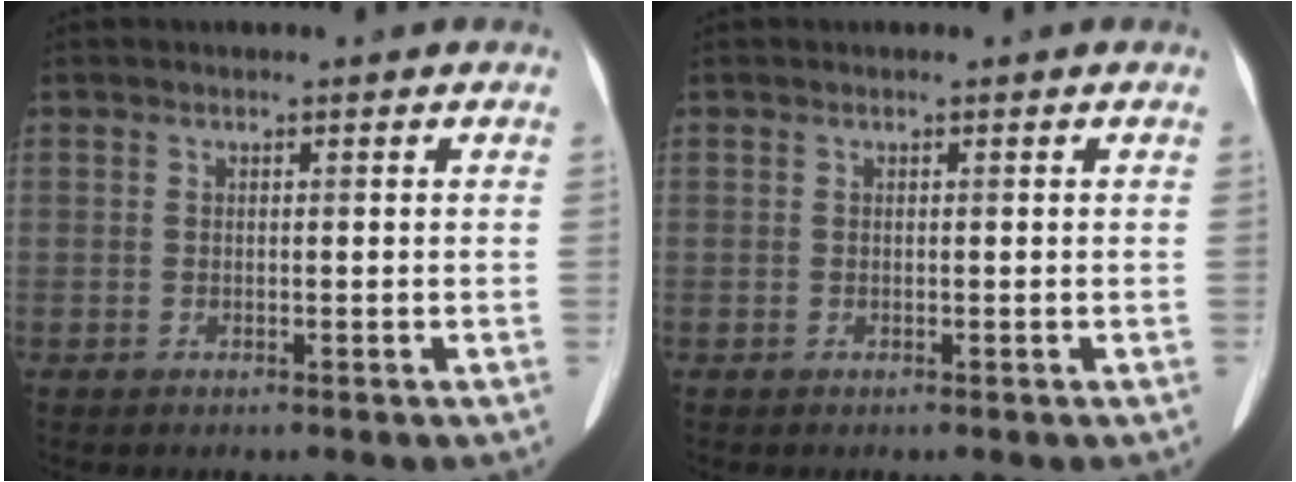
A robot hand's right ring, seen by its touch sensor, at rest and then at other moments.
{"total": 0.0}